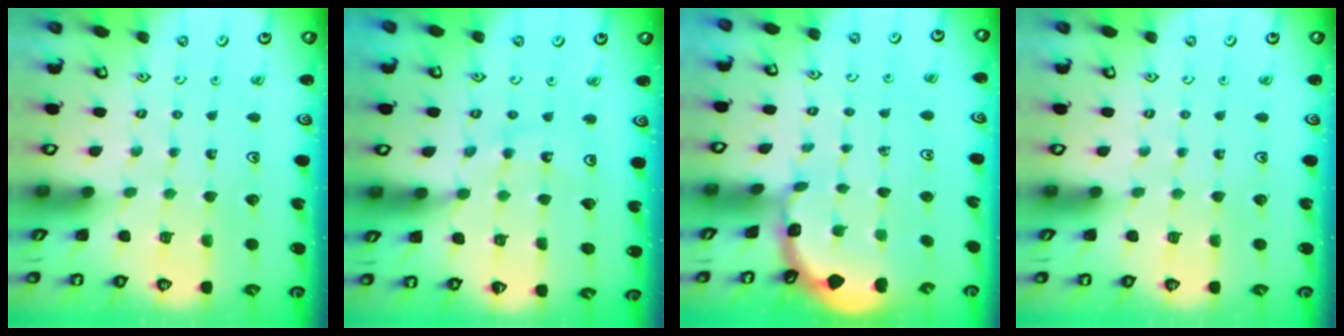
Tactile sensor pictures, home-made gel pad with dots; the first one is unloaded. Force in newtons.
{"total": 10.3, "press": 10.3, "slide": 1.3}
{"total": 1.6, "press": 1.6, "slide": 0.2}
{"total": 0.0}